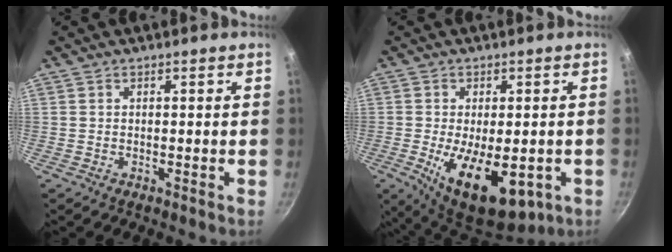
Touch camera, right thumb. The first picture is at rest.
{"total": 16.1, "force": [-4.6, 7.9, 13.2], "torque": [-0.182, -0.013, -0.052]}